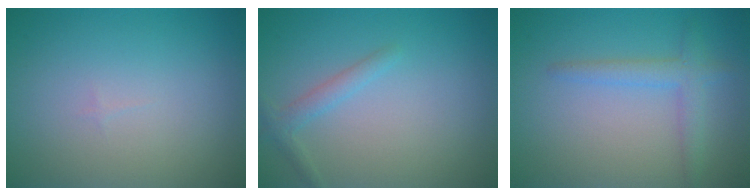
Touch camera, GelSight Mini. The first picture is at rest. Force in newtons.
{"total": 1.6, "press": 1.6, "slide": 0.1}
{"total": 2.3, "press": 2.3, "slide": 0.2}